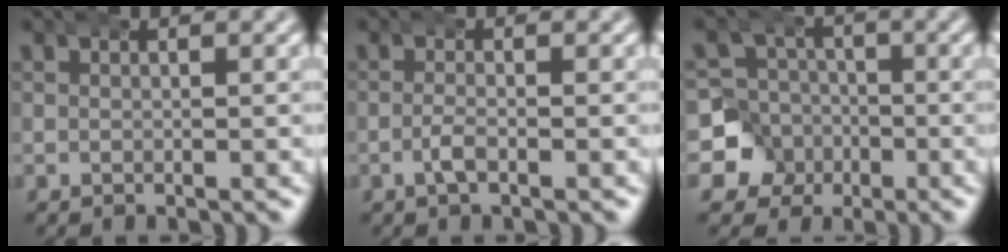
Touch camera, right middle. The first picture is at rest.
{"total": 1.1, "force": [-0.7, 0.0, 0.9], "torque": [-0.024, -0.008, -0.011]}
{"total": 12.2, "force": [-1.0, 11.5, 3.9], "torque": [-0.114, -0.042, -0.025]}